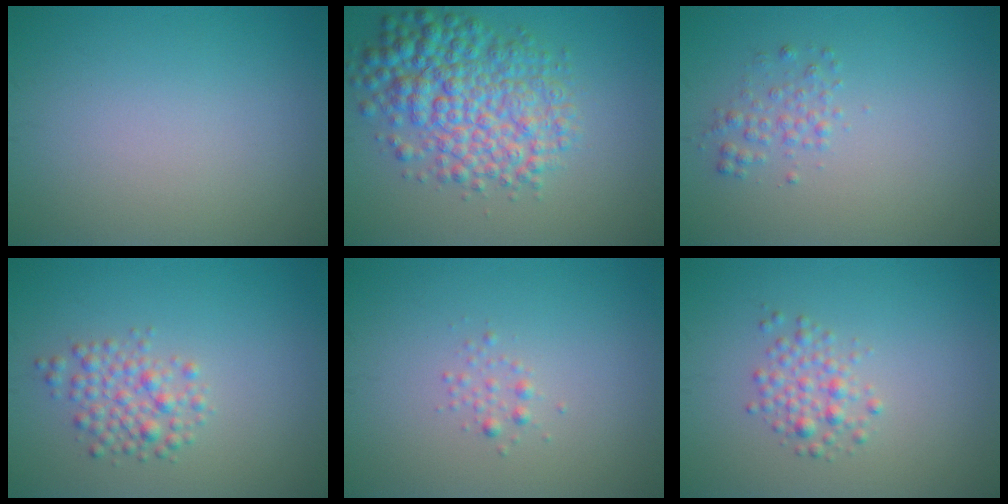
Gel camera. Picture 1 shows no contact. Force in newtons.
{"total": 7.5, "press": 7.5, "slide": 0.1}
{"total": 1.5, "press": 1.5, "slide": 0.1}
{"total": 2.7, "press": 2.7, "slide": 0.1}
{"total": 0.9, "press": 0.9, "slide": 0.0}
{"total": 2.1, "press": 2.1, "slide": 0.1}